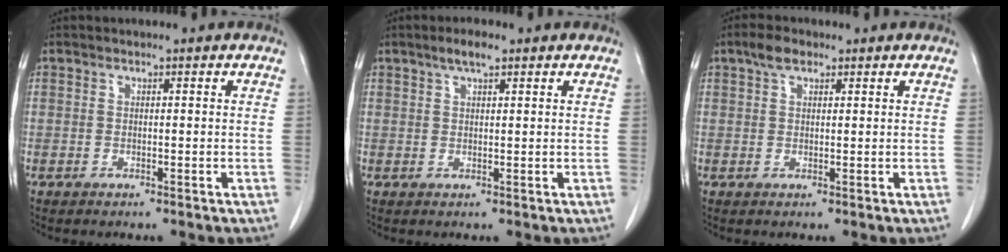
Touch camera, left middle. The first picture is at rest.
{"total": 2.7, "force": [1.8, 0.6, 1.9], "torque": [-0.040, 0.006, 0.031]}
{"total": 2.6, "force": [1.7, 1.3, 1.6], "torque": [-0.034, 0.010, 0.032]}